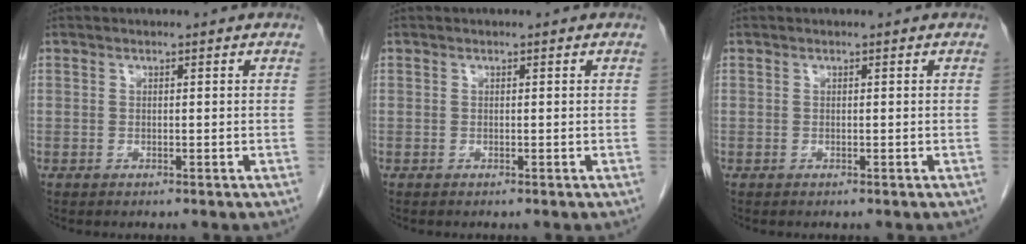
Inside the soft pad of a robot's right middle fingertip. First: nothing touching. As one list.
[{"total": 0.0}, {"total": 0.0}]